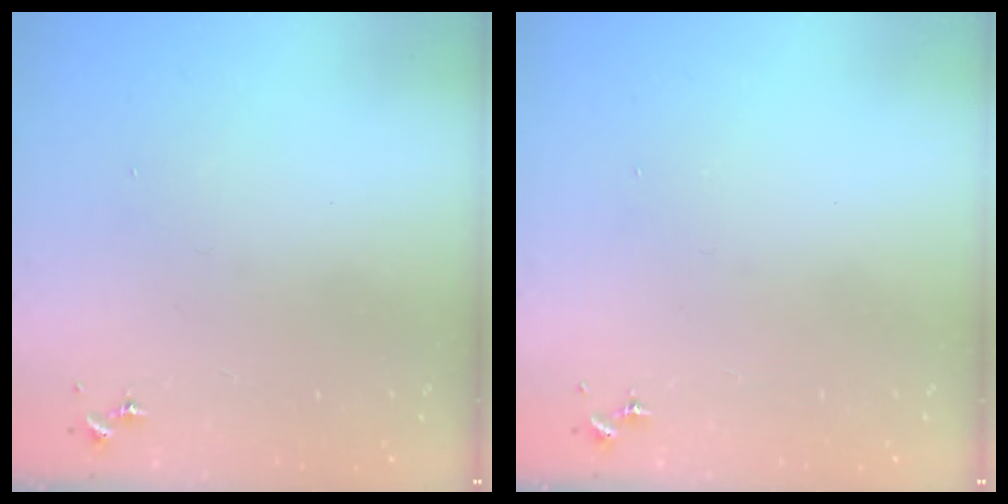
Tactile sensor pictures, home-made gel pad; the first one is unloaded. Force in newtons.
{"total": 0.0}